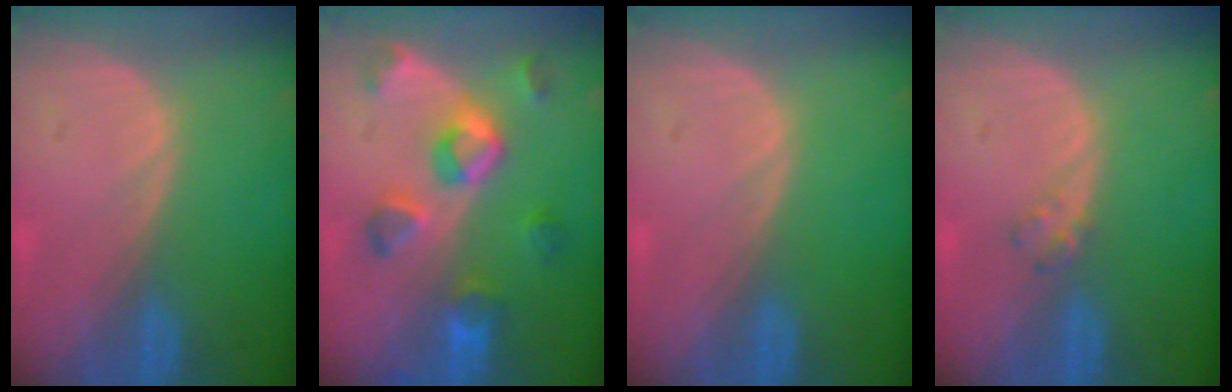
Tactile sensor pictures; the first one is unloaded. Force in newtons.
{"total": 7.8, "press": 7.7, "slide": 0.7}
{"total": 0.0}
{"total": 1.6, "press": 1.6, "slide": 0.2}